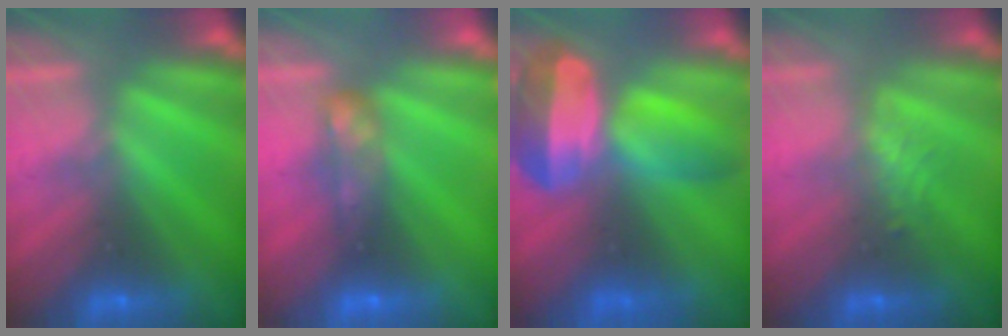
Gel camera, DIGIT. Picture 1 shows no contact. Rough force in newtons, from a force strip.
{"total": 4.5}
{"total": 7.4}
{"total": 2.4}